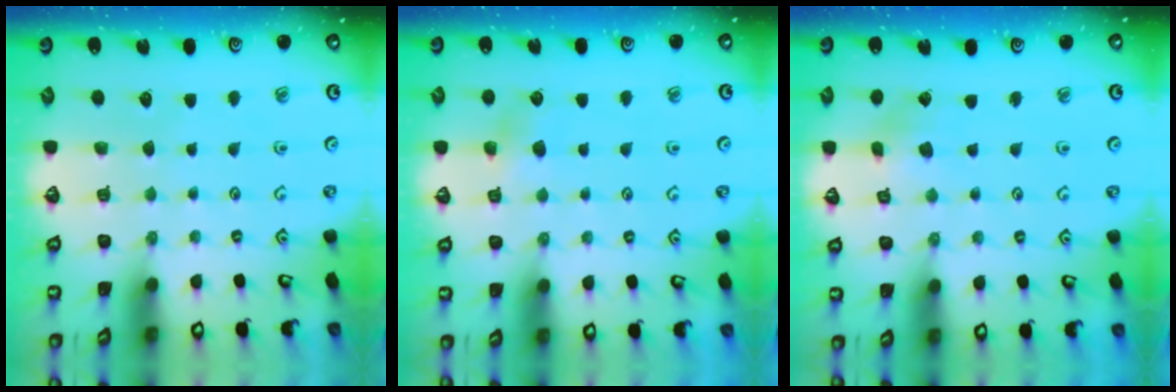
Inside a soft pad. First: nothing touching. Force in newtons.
{"total": 6.9, "press": 6.8, "slide": 0.8}
{"total": 2.7, "press": 2.7, "slide": 0.1}